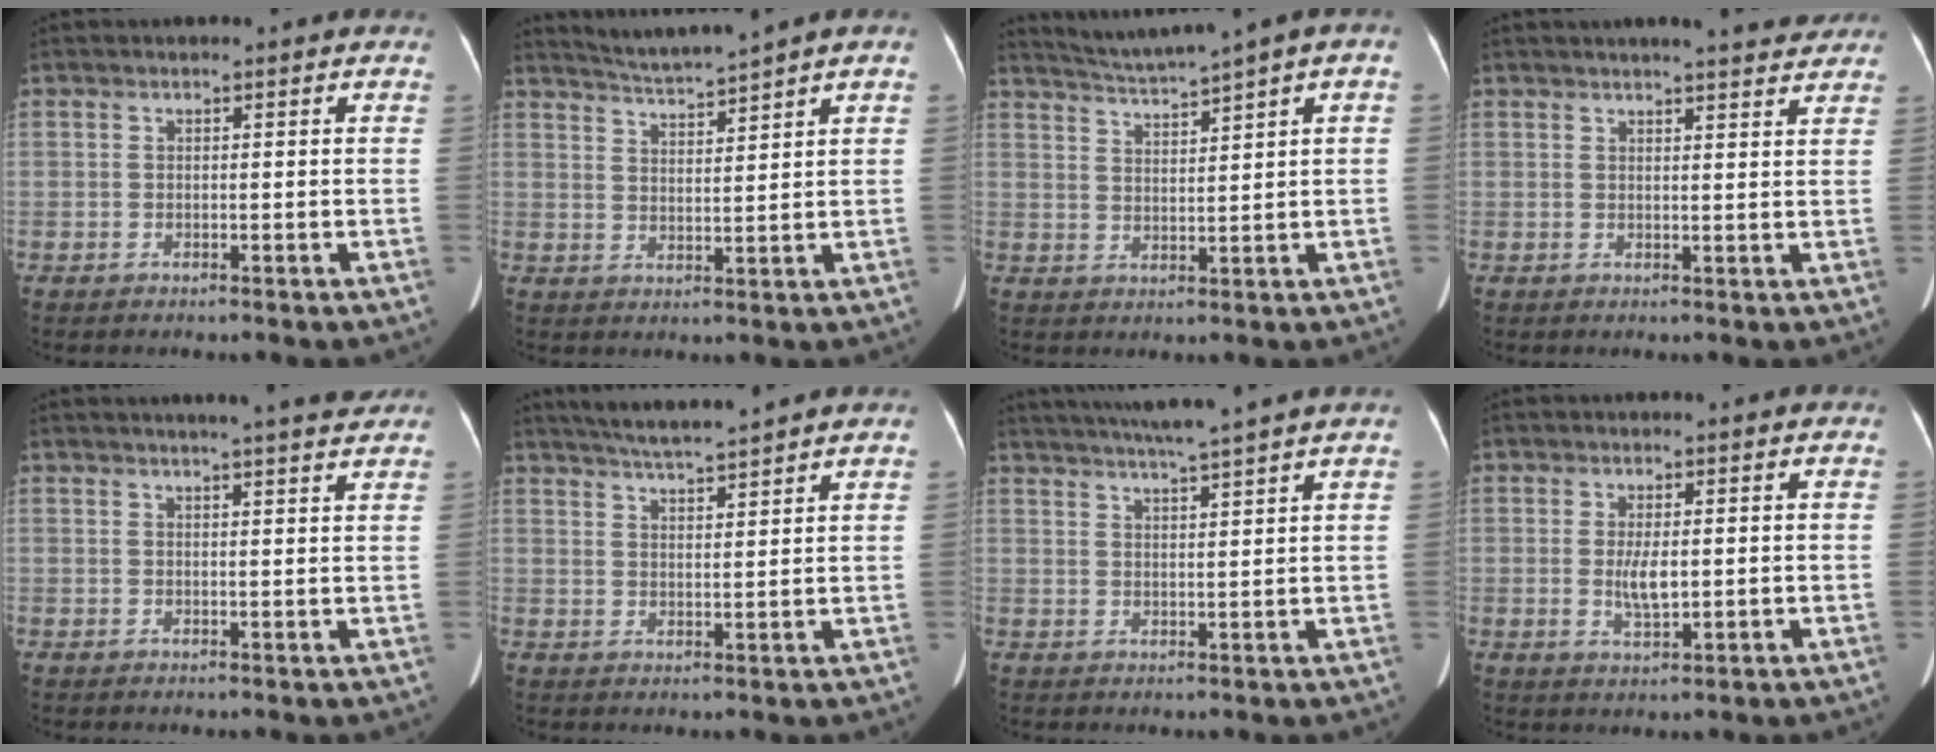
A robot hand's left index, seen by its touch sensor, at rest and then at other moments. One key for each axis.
{"total": 5.0, "fx": 4.5, "fy": -1.7, "fz": 1.2, "tx": -0.031, "ty": -0.006, "tz": 0.087}
{"total": 5.7, "fx": 4.5, "fy": -1.0, "fz": 3.4, "tx": -0.060, "ty": 0.010, "tz": 0.082}
{"total": 7.7, "fx": 6.8, "fy": 0.8, "fz": 3.4, "tx": -0.045, "ty": 0.006, "tz": 0.071}
{"total": 7.9, "fx": 6.9, "fy": 0.2, "fz": 3.9, "tx": -0.054, "ty": 0.007, "tz": 0.071}
{"total": 8.0, "fx": 7.3, "fy": -0.9, "fz": 3.2, "tx": -0.064, "ty": 0.013, "tz": 0.117}
{"total": 9.8, "fx": 8.5, "fy": -1.7, "fz": 4.5, "tx": -0.075, "ty": 0.010, "tz": 0.119}
{"total": 3.6, "fx": 0.0, "fy": 1.1, "fz": 3.4, "tx": -0.069, "ty": -0.008, "tz": 0.003}